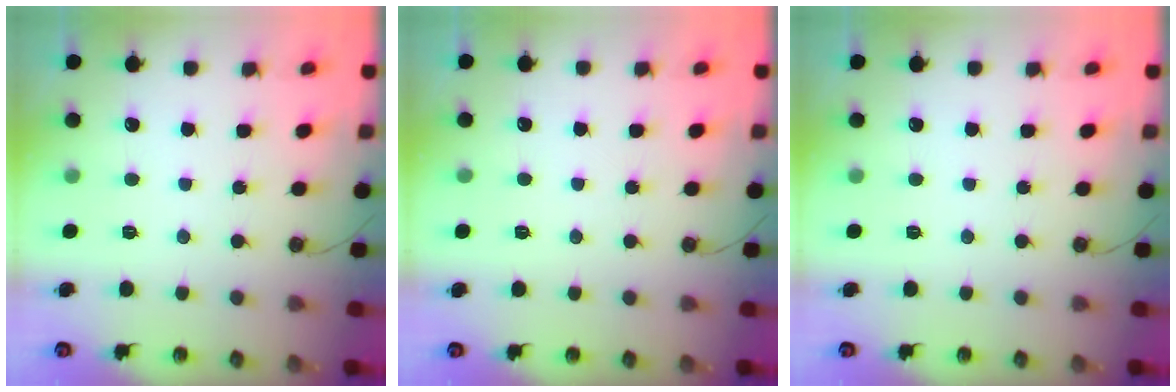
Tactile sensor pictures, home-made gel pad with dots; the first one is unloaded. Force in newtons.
{"total": 4.1, "press": 0.3, "slide": 4.1}
{"total": 0.0}